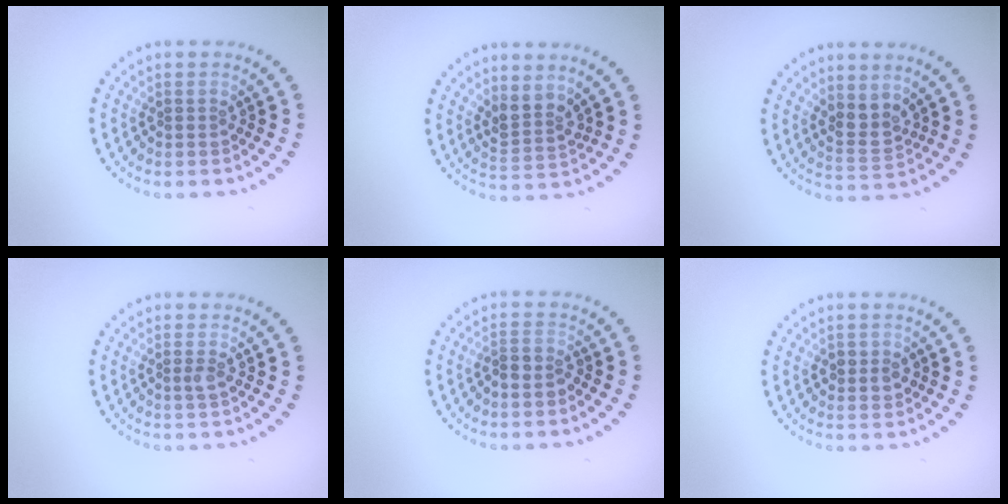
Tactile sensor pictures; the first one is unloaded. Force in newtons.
{"total": 2.4, "press": 1.9, "slide": 1.6}
{"total": 2.4, "press": 2.0, "slide": 1.3}
{"total": 0.8, "press": 0.5, "slide": 0.6}
{"total": 1.5, "press": 1.1, "slide": 1.0}
{"total": 1.6, "press": 1.5, "slide": 0.3}